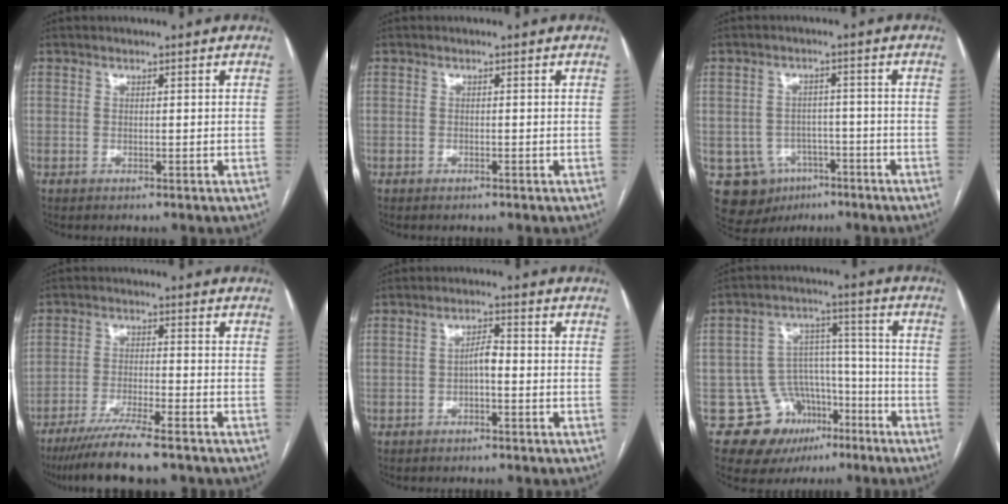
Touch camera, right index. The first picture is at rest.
{"total": 0.0}
{"total": 9.7, "force": [-4.4, 8.2, 2.8], "torque": [-0.058, 0.015, -0.051]}
{"total": 9.4, "force": [-7.4, 0.0, 5.8], "torque": [-0.093, -0.026, -0.123]}
{"total": 2.8, "force": [-0.7, 0.9, 2.5], "torque": [-0.040, 0.009, -0.011]}
{"total": 11.3, "force": [-6.1, 9.1, 2.8], "torque": [-0.034, 0.061, -0.081]}